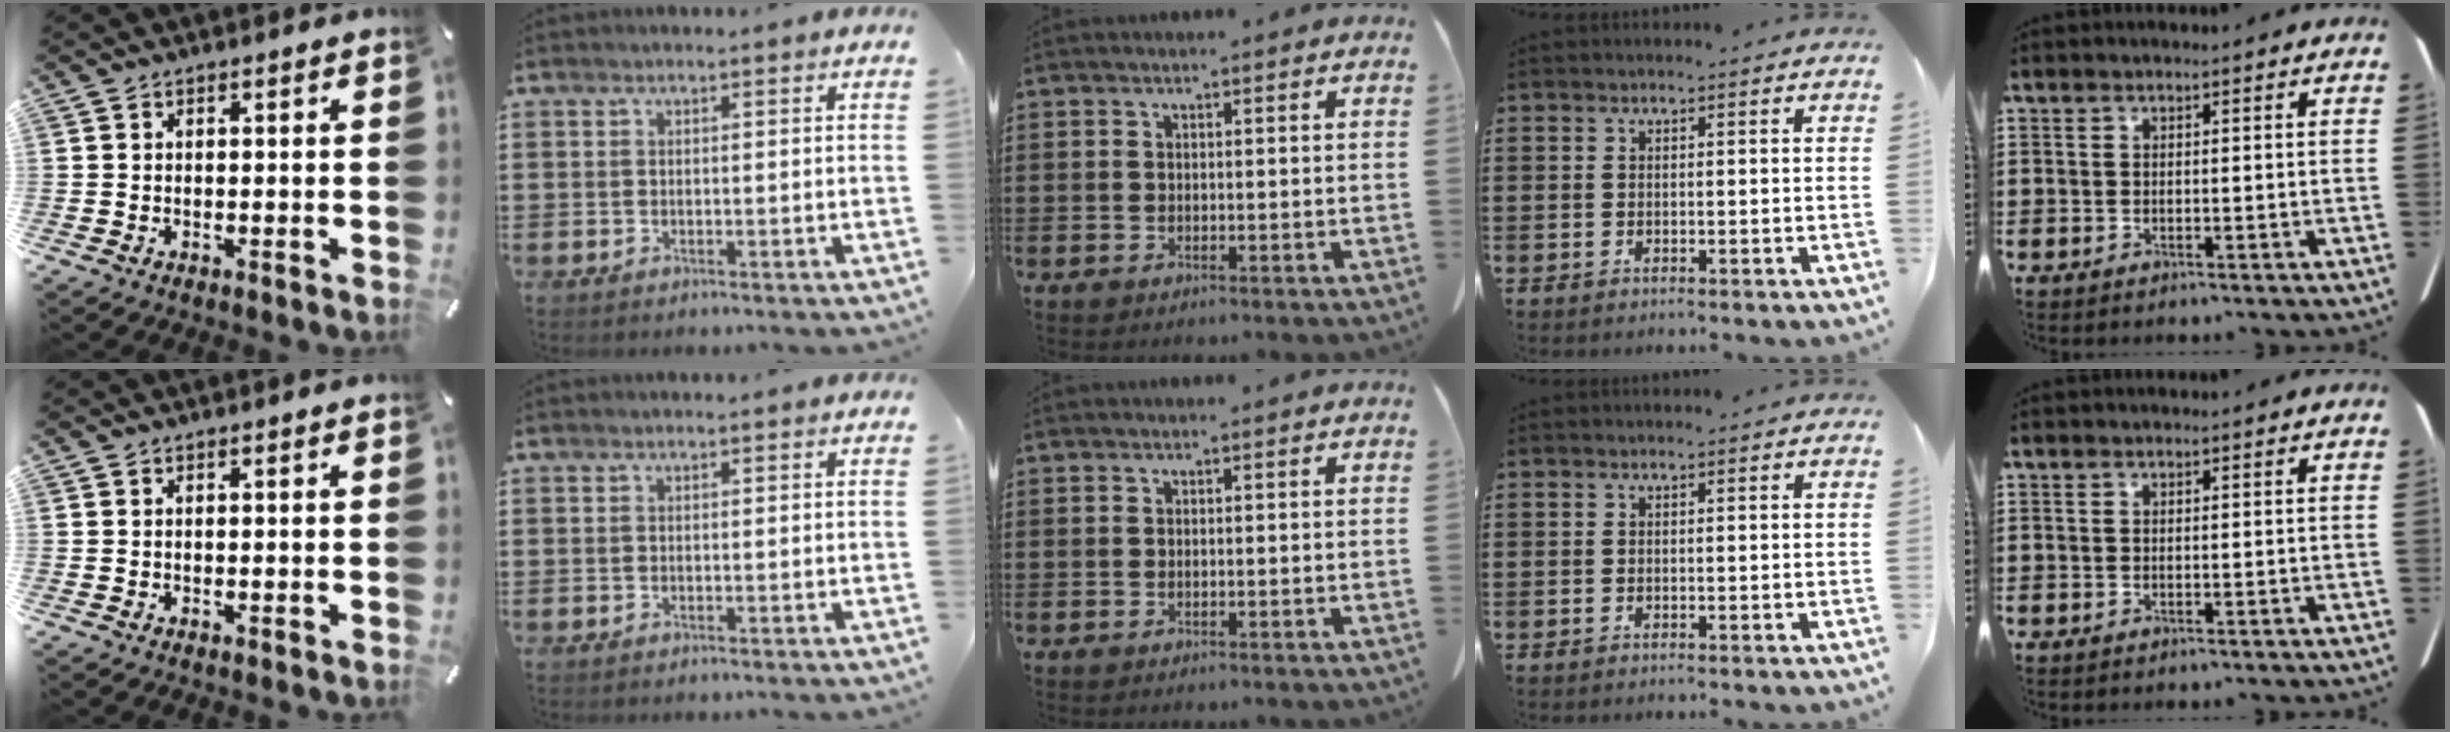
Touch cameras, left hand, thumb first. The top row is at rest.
{}